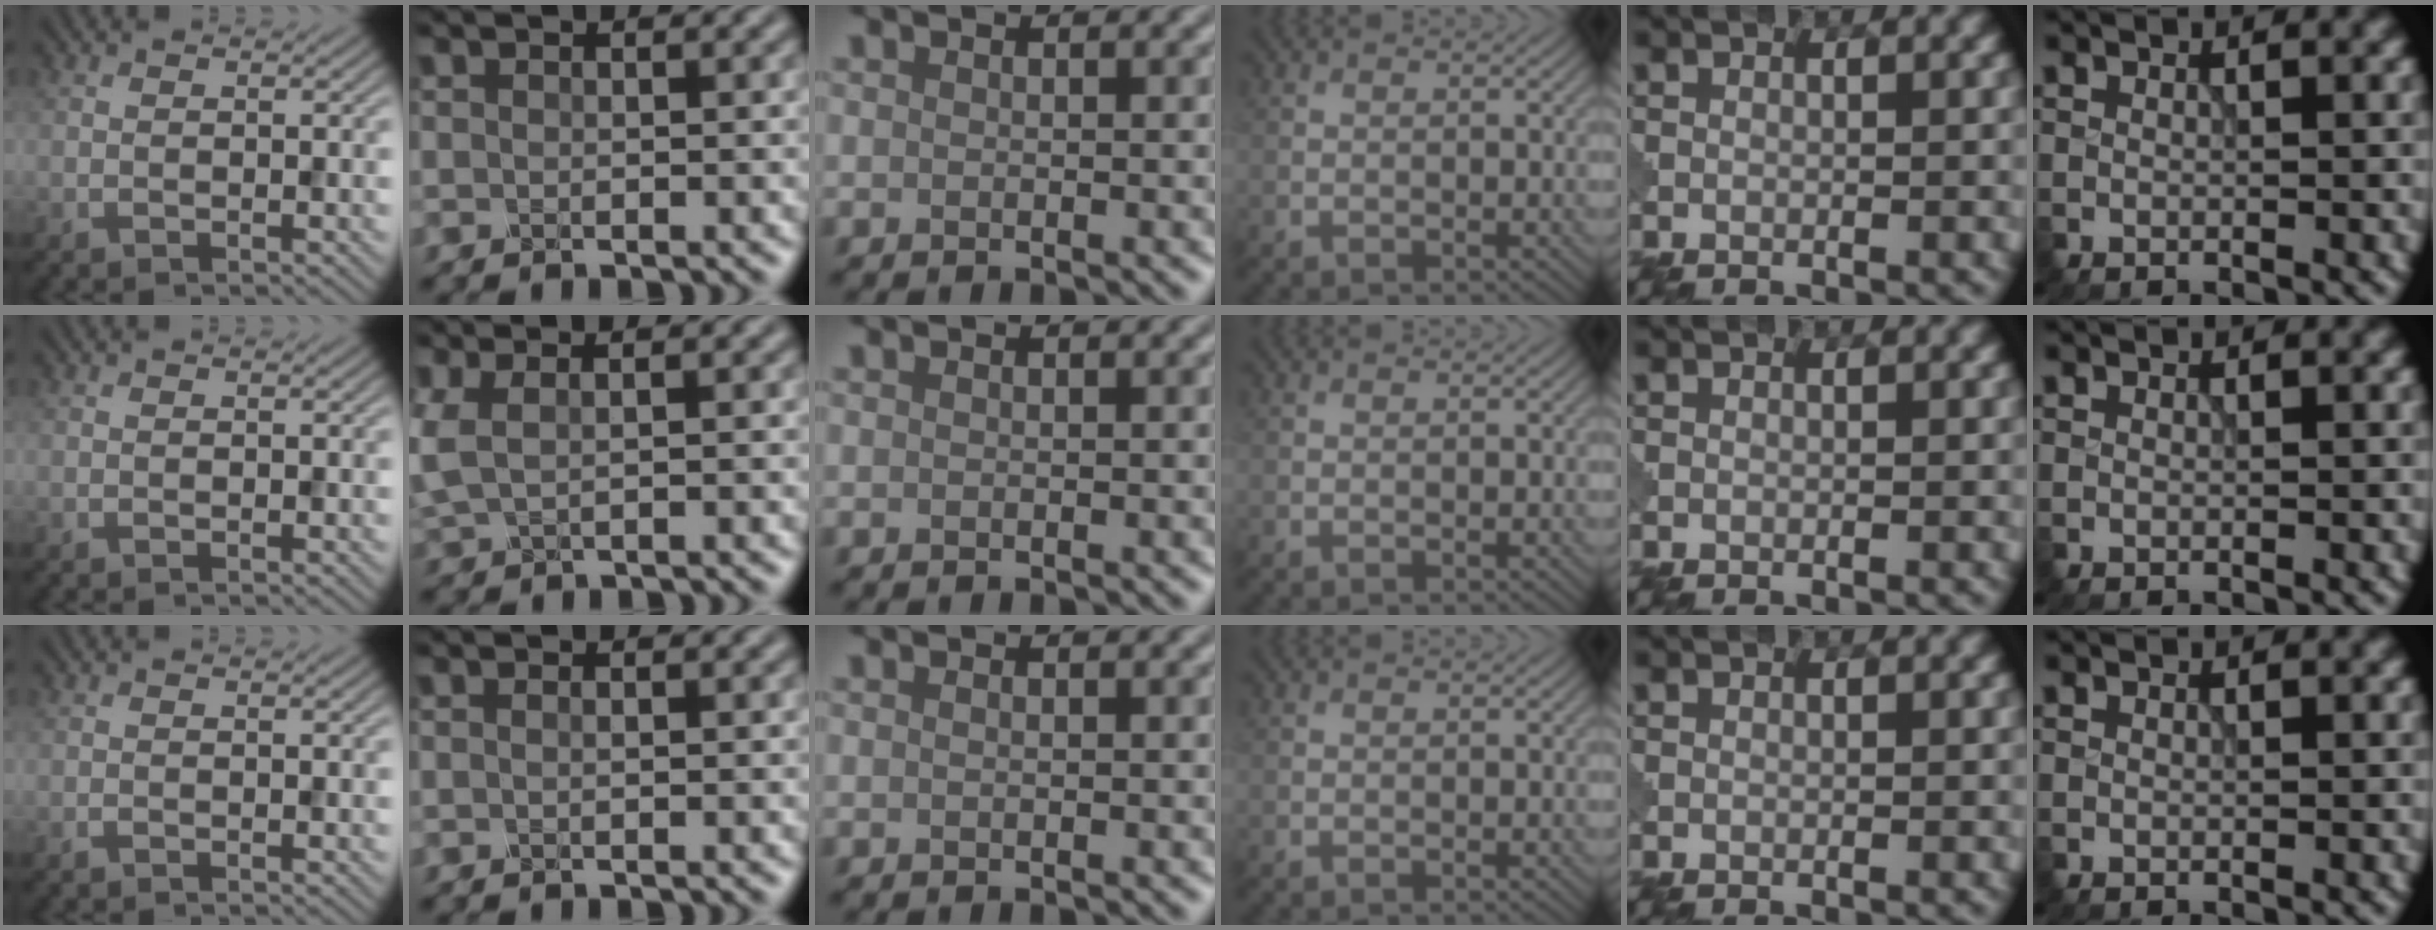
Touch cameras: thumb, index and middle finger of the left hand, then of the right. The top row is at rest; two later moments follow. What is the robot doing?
{"motion": "squeeze", "object": "clothespin"}